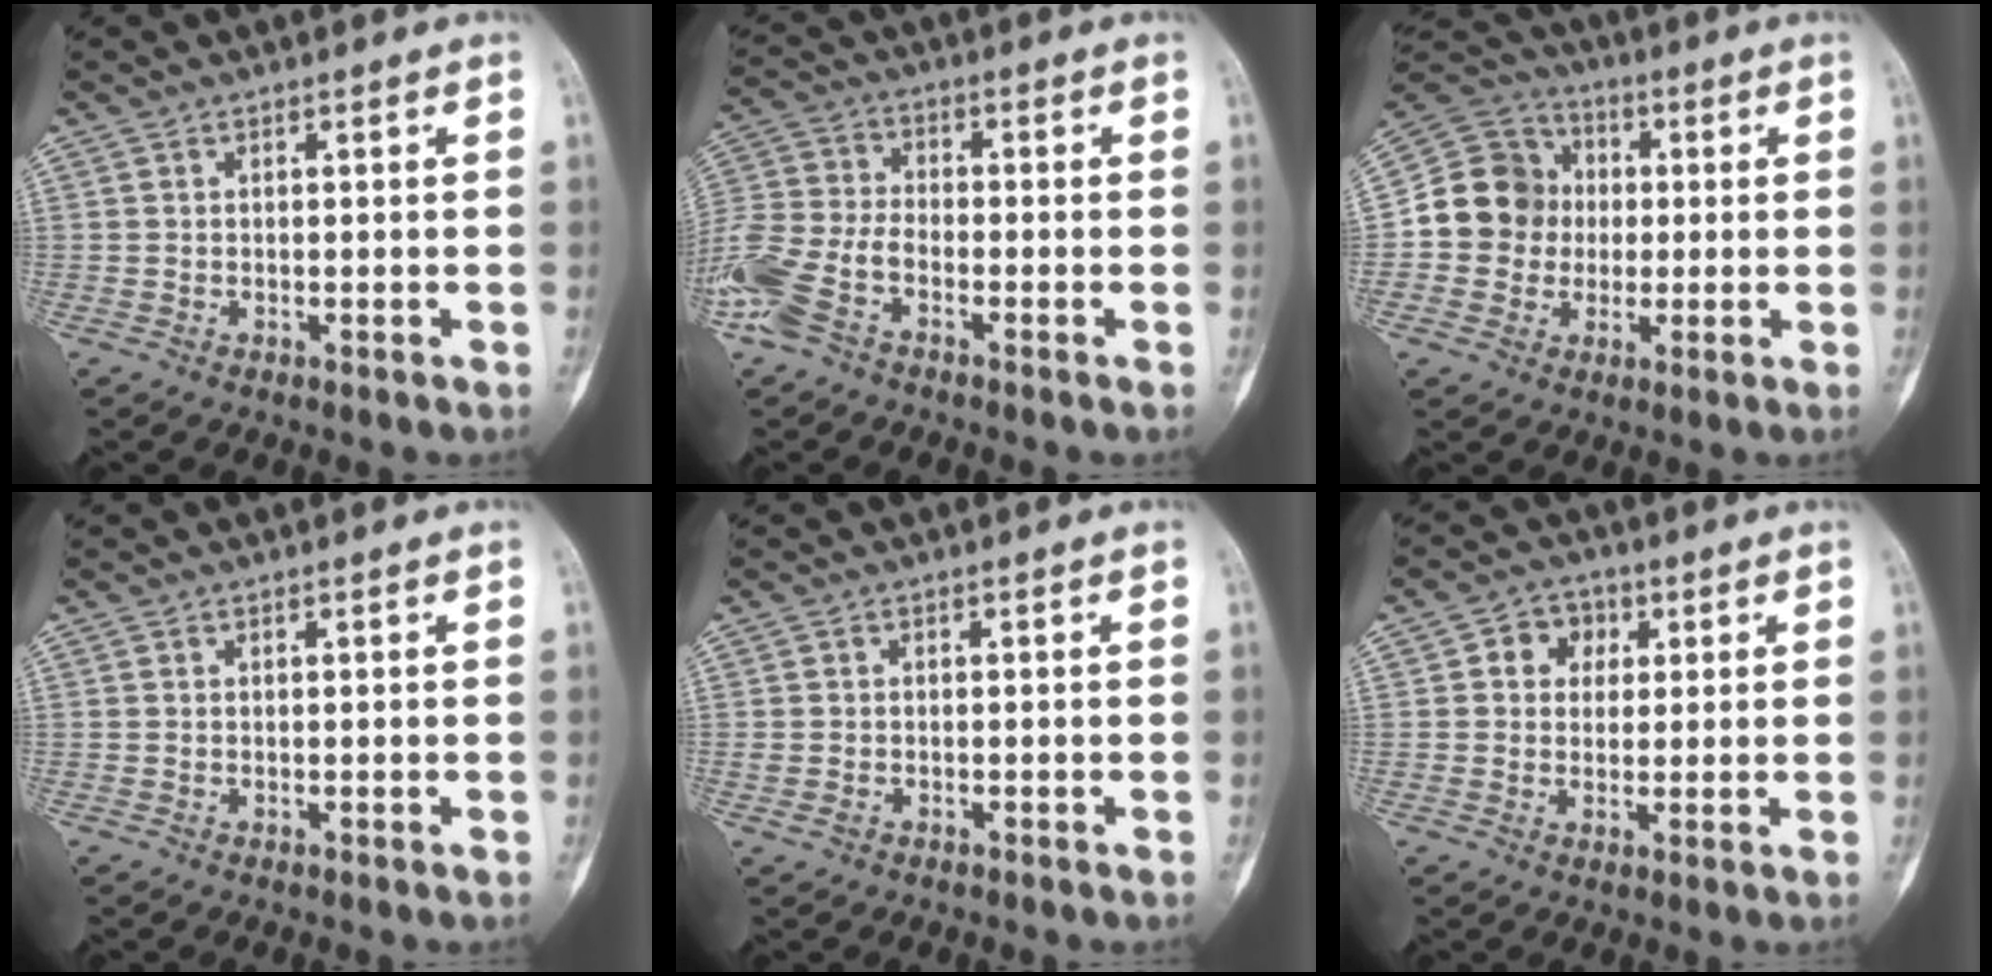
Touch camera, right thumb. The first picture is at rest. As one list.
[{"total": 11.4, "force": [-5.9, 6.2, 7.6], "torque": [-0.179, 0.019, -0.126]}, {"total": 12.7, "force": [-0.4, 11.9, 4.5], "torque": [-0.054, 0.028, -0.013]}, {"total": 0.0}, {"total": 1.2, "force": [-0.6, 0.9, 0.7], "torque": [-0.015, 0.007, -0.007]}, {"total": 5.4, "force": [1.5, 4.6, 2.4], "torque": [-0.005, 0.003, 0.017]}]